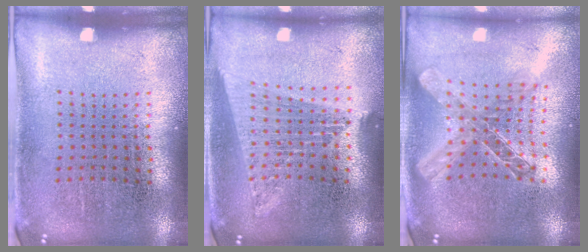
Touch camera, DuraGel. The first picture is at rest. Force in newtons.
{"total": 1.7, "press": 1.6, "slide": 0.7}
{"total": 1.9, "press": 1.6, "slide": 1.0}